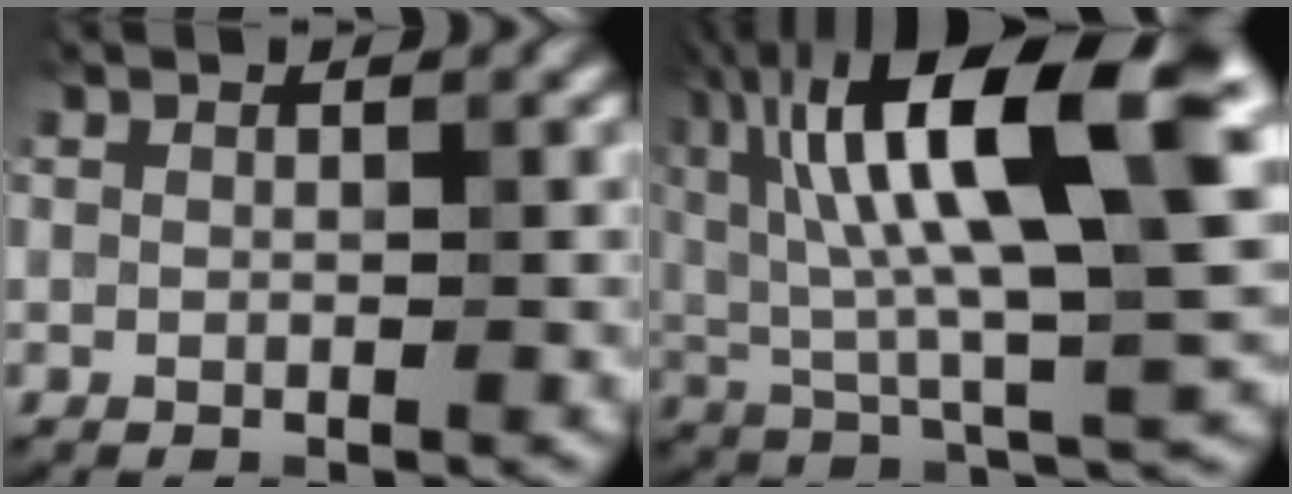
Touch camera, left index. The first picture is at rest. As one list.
[{"total": 15.7, "force": [4.5, 4.8, 14.2], "torque": [-0.244, 0.017, 0.066]}]